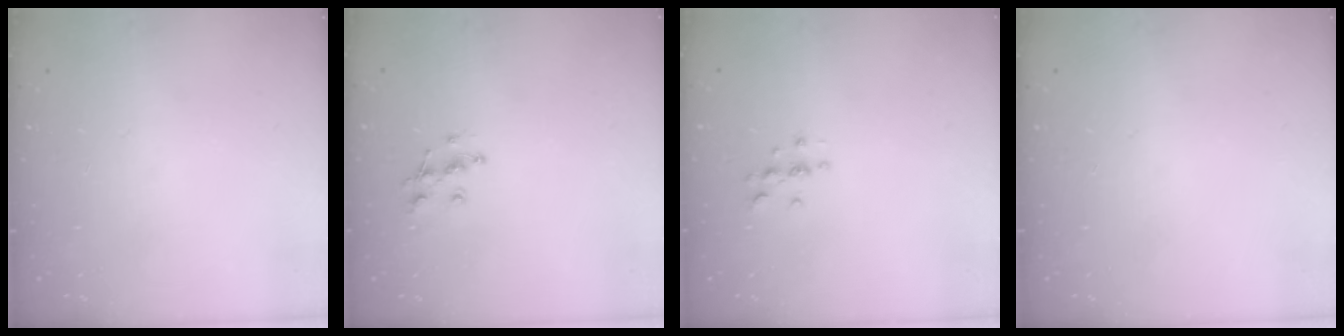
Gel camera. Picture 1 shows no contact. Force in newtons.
{"total": 7.8, "press": 7.7, "slide": 0.5}
{"total": 3.4, "press": 3.4, "slide": 0.4}
{"total": 0.0}